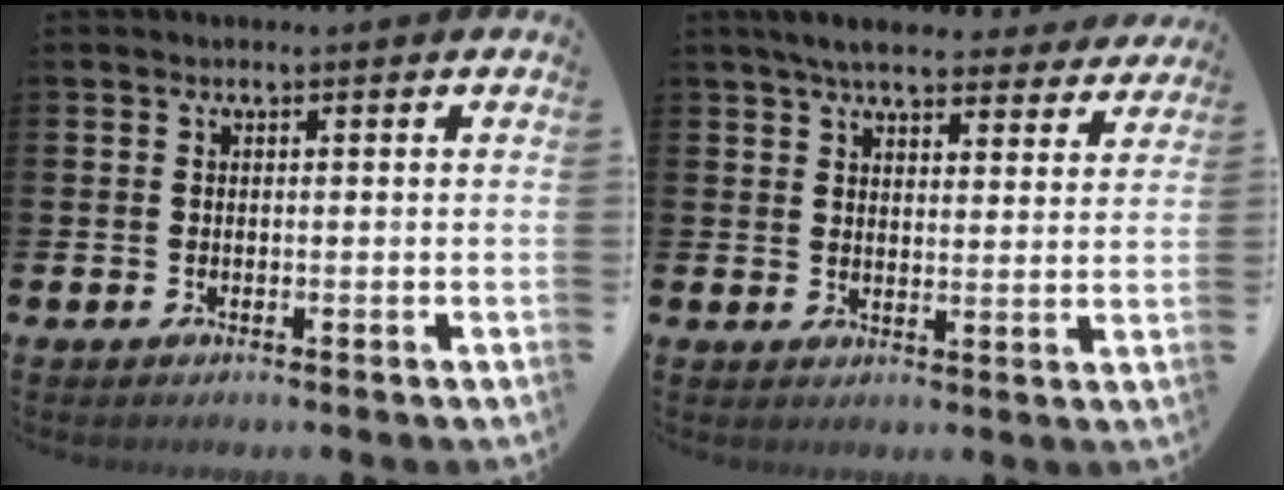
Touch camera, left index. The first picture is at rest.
{"total": 6.3, "force": [5.9, 1.3, 1.8], "torque": [-0.041, -0.029, 0.103]}